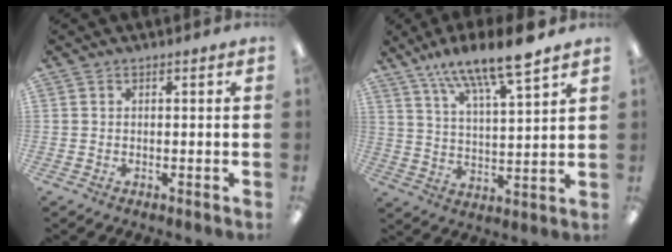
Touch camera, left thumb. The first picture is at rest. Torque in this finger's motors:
{"motor_torque": [0.10, 0.10, 1.45, -1.32, 0.20]}